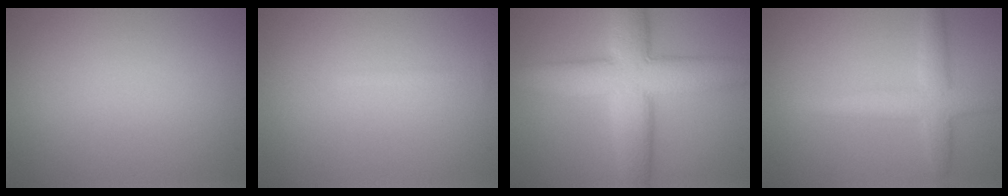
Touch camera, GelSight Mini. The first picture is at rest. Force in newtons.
{"total": 0.5, "press": 0.5, "slide": 0.0}
{"total": 9.8, "press": 9.8, "slide": 0.5}
{"total": 3.7, "press": 3.7, "slide": 0.2}